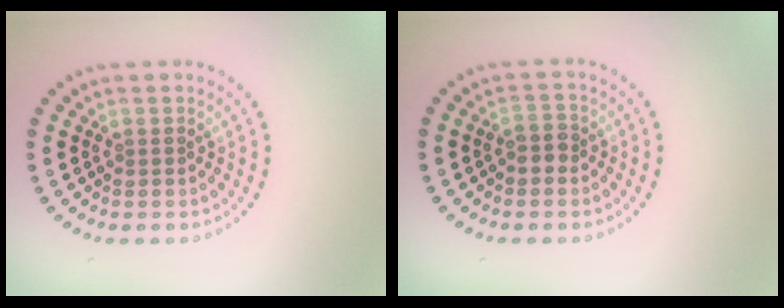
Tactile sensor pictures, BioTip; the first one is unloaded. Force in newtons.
{"total": 1.4, "press": 1.3, "slide": 0.5}